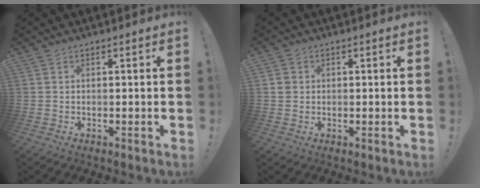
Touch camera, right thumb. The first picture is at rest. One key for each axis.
{"total": 2.0, "fx": 0.7, "fy": 1.9, "fz": 0.3, "tx": 0.000, "ty": 0.003, "tz": 0.011}